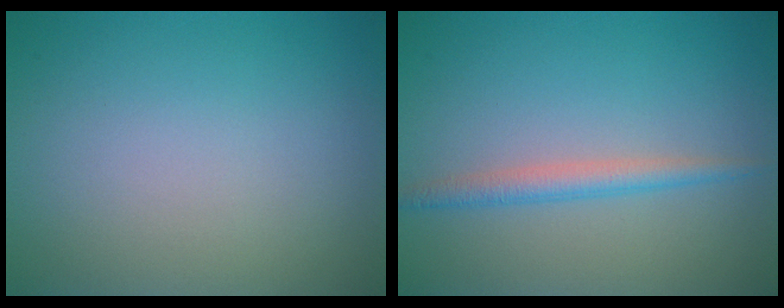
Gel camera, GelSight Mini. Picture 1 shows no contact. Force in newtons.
{"total": 2.1, "press": 2.1, "slide": 0.1}